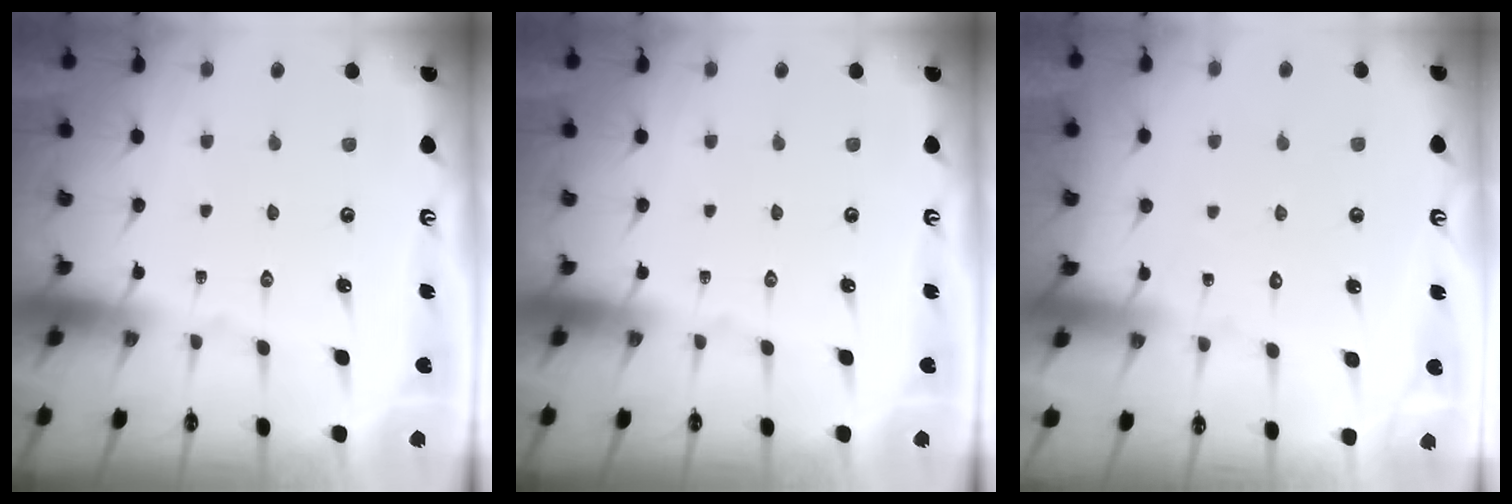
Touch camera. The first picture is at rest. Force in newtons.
{"total": 0.0}
{"total": 4.2, "press": 4.2, "slide": 0.4}